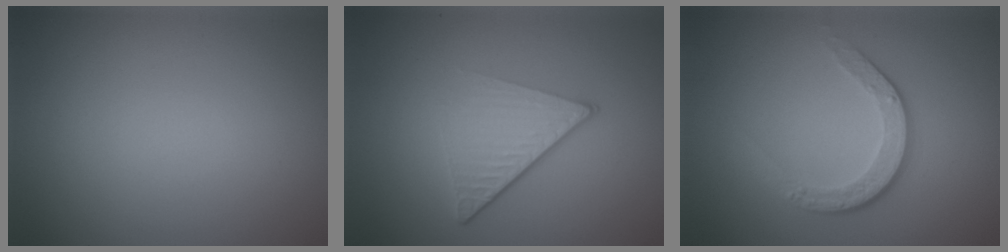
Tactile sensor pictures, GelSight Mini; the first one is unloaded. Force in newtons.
{"total": 4.4, "press": 2.8, "slide": 3.4}
{"total": 3.7, "press": 2.6, "slide": 2.6}